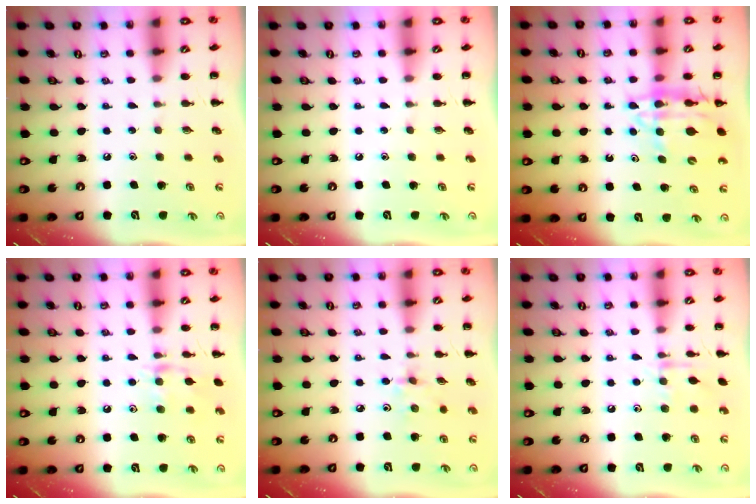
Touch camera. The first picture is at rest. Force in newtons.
{"total": 0.0}
{"total": 12.7, "press": 12.2, "slide": 3.5}
{"total": 9.7, "press": 9.7, "slide": 0.8}
{"total": 2.9, "press": 2.7, "slide": 0.9}
{"total": 7.4, "press": 7.3, "slide": 1.4}